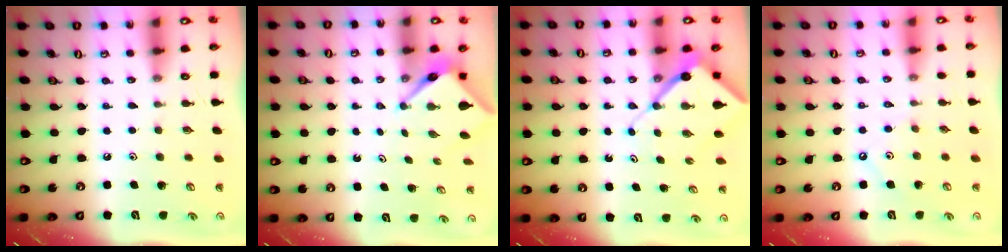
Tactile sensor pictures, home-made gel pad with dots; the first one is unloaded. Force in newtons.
{"total": 3.9, "press": 3.9, "slide": 0.2}
{"total": 7.7, "press": 7.7, "slide": 0.8}
{"total": 1.9, "press": 1.9, "slide": 0.4}